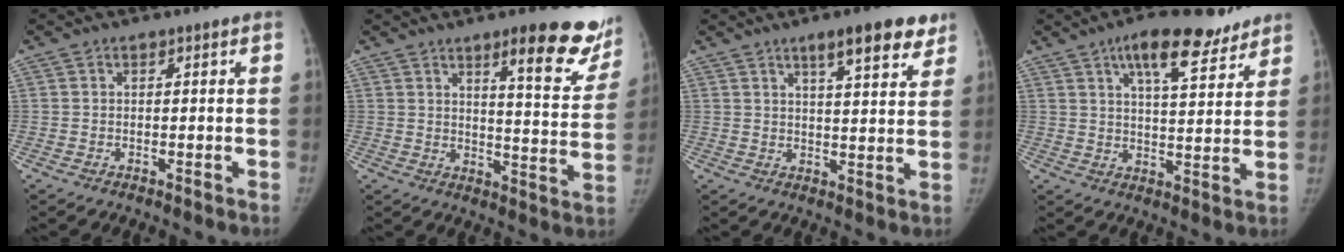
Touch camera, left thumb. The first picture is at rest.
{"total": 16.0, "force": [10.7, 3.9, 11.3], "torque": [-0.096, -0.069, 0.138]}
{"total": 9.7, "force": [6.3, 2.4, 7.0], "torque": [-0.077, -0.029, 0.090]}
{"total": 12.2, "force": [8.2, 4.2, 8.0], "torque": [-0.099, -0.031, 0.124]}